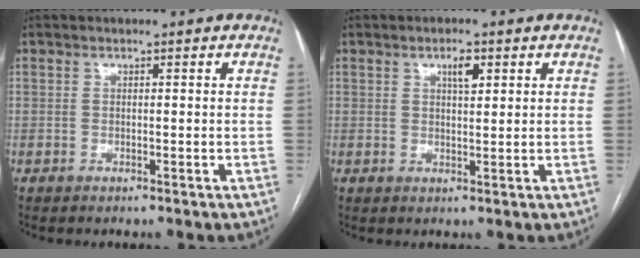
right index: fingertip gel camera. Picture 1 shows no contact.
{"total": 2.7, "force": [1.3, 0.9, 2.2], "torque": [-0.037, 0.002, 0.022]}